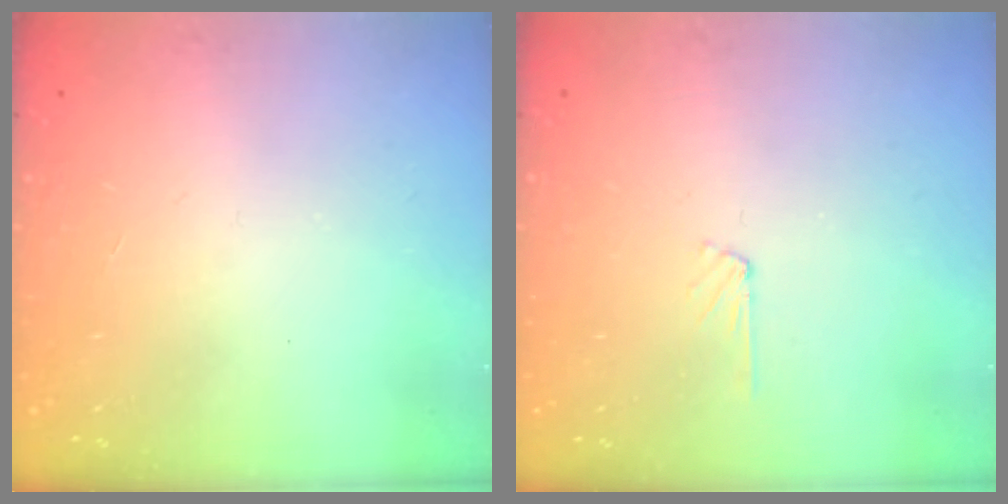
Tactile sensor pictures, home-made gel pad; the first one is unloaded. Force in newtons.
{"total": 3.6, "press": 3.6, "slide": 0.4}